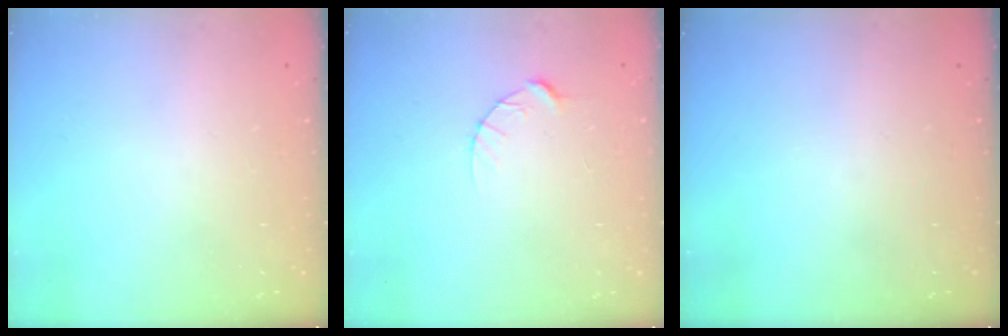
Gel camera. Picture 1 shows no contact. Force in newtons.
{"total": 4.7, "press": 4.7, "slide": 0.6}
{"total": 0.0}